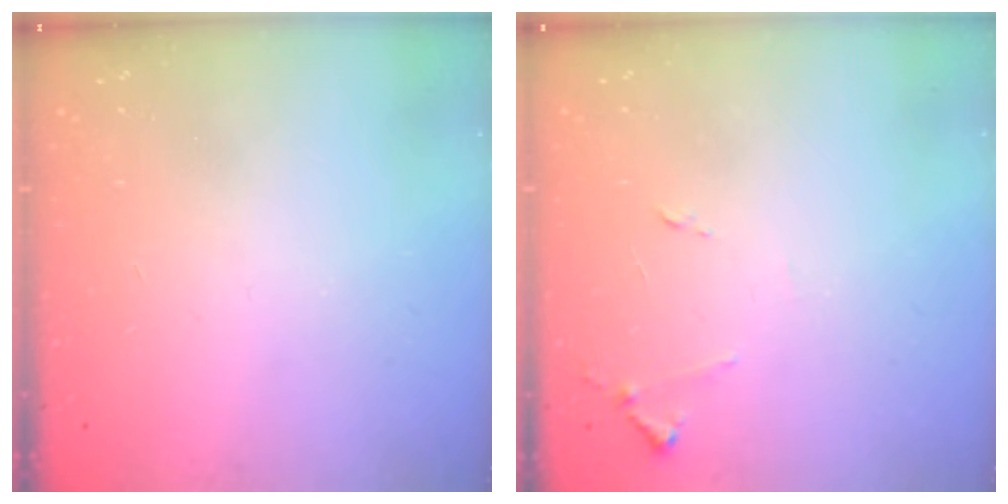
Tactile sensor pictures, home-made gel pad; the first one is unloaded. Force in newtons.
{"total": 7.9, "press": 7.8, "slide": 0.7}